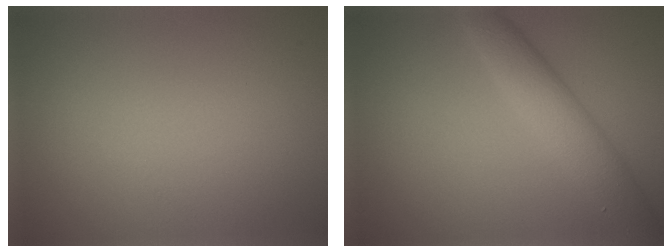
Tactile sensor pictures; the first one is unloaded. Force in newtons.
{"total": 4.1, "press": 4.1, "slide": 0.1}